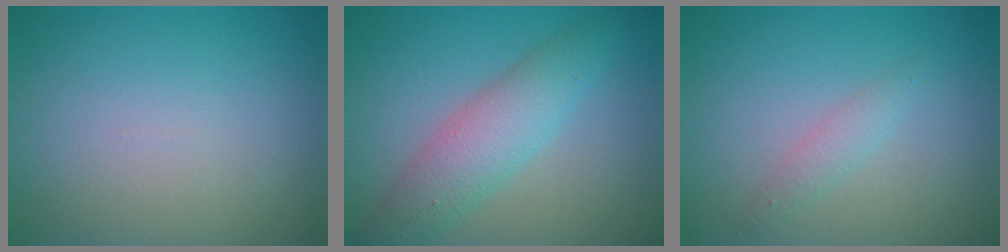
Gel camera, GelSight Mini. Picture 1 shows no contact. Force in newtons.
{"total": 4.6, "press": 4.6, "slide": 0.1}
{"total": 1.4, "press": 1.4, "slide": 0.0}